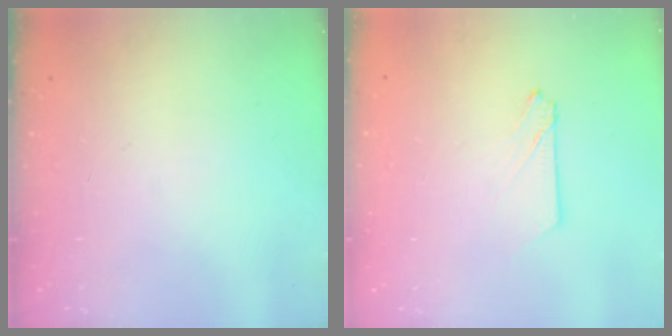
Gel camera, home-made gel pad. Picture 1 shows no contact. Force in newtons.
{"total": 2.6, "press": 2.6, "slide": 0.3}